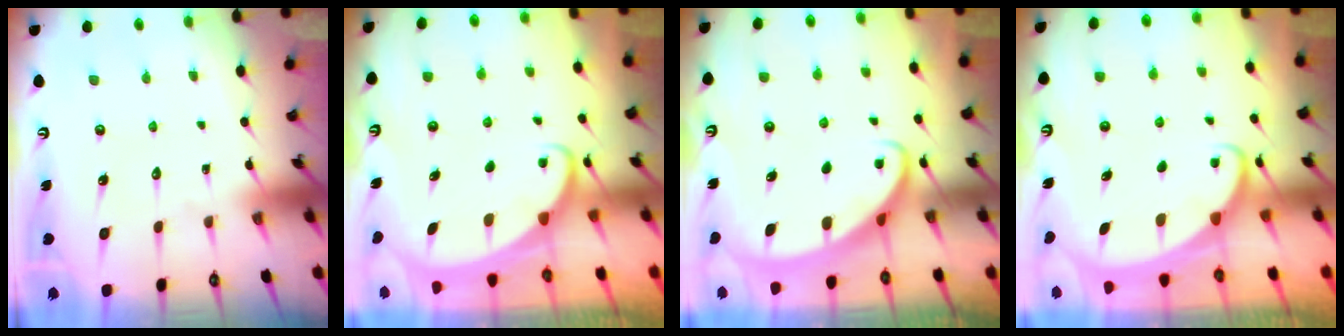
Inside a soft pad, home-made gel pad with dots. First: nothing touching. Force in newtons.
{"total": 1.9, "press": 1.9, "slide": 0.3}
{"total": 2.4, "press": 2.4, "slide": 0.4}
{"total": 1.9, "press": 1.9, "slide": 0.3}